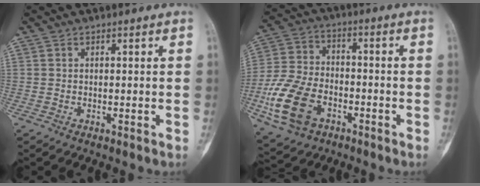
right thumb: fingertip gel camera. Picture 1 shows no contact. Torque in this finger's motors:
{"motor_torque": [-0.01, 0.84, 0.47, 0.12, 0.43]}